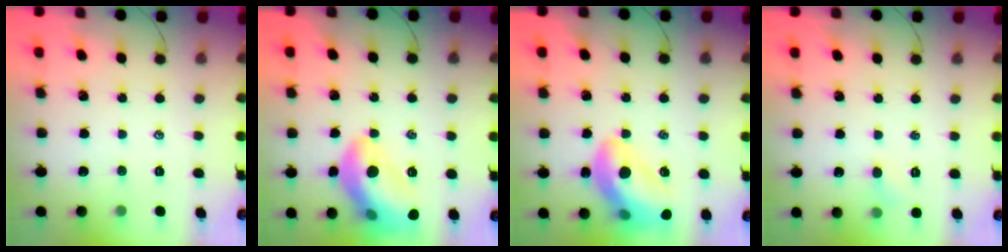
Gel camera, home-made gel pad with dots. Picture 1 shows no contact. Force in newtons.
{"total": 14.8, "press": 14.8, "slide": 1.4}
{"total": 16.7, "press": 16.4, "slide": 2.9}
{"total": 3.0, "press": 2.8, "slide": 1.0}